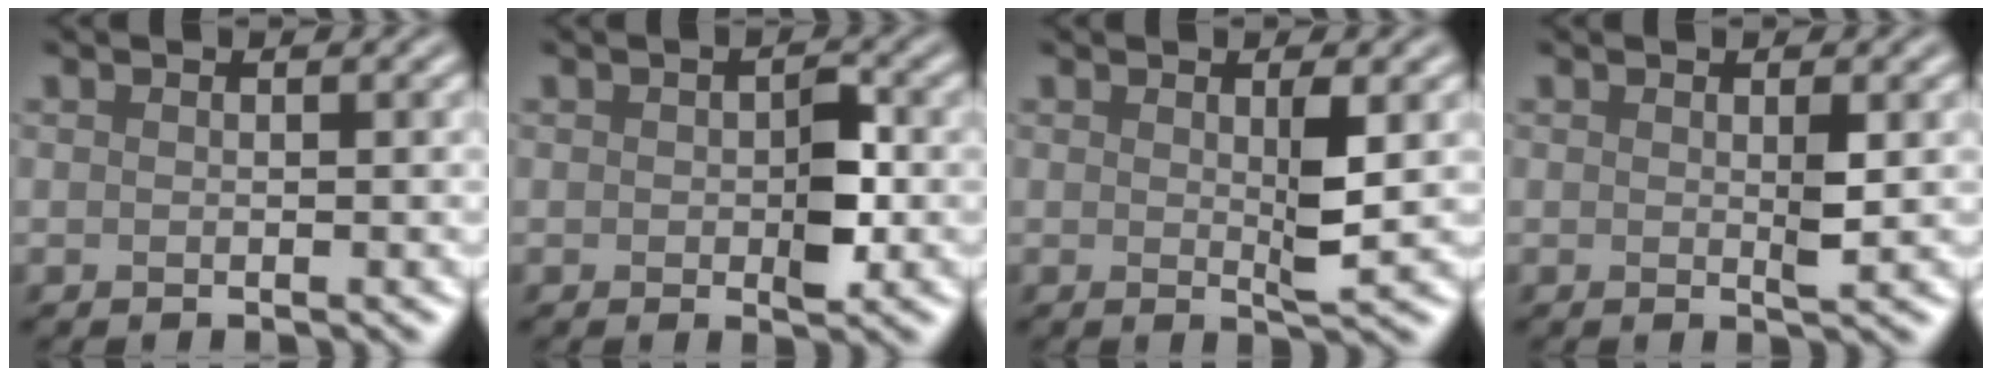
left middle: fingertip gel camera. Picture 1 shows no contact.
{"total": 3.1, "force": [-0.2, 1.5, 2.7], "torque": [-0.040, -0.002, -0.002]}
{"total": 2.4, "force": [0.4, 0.3, 2.3], "torque": [-0.041, -0.006, 0.007]}
{"total": 1.4, "force": [0.2, 0.2, 1.3], "torque": [-0.024, -0.003, 0.002]}